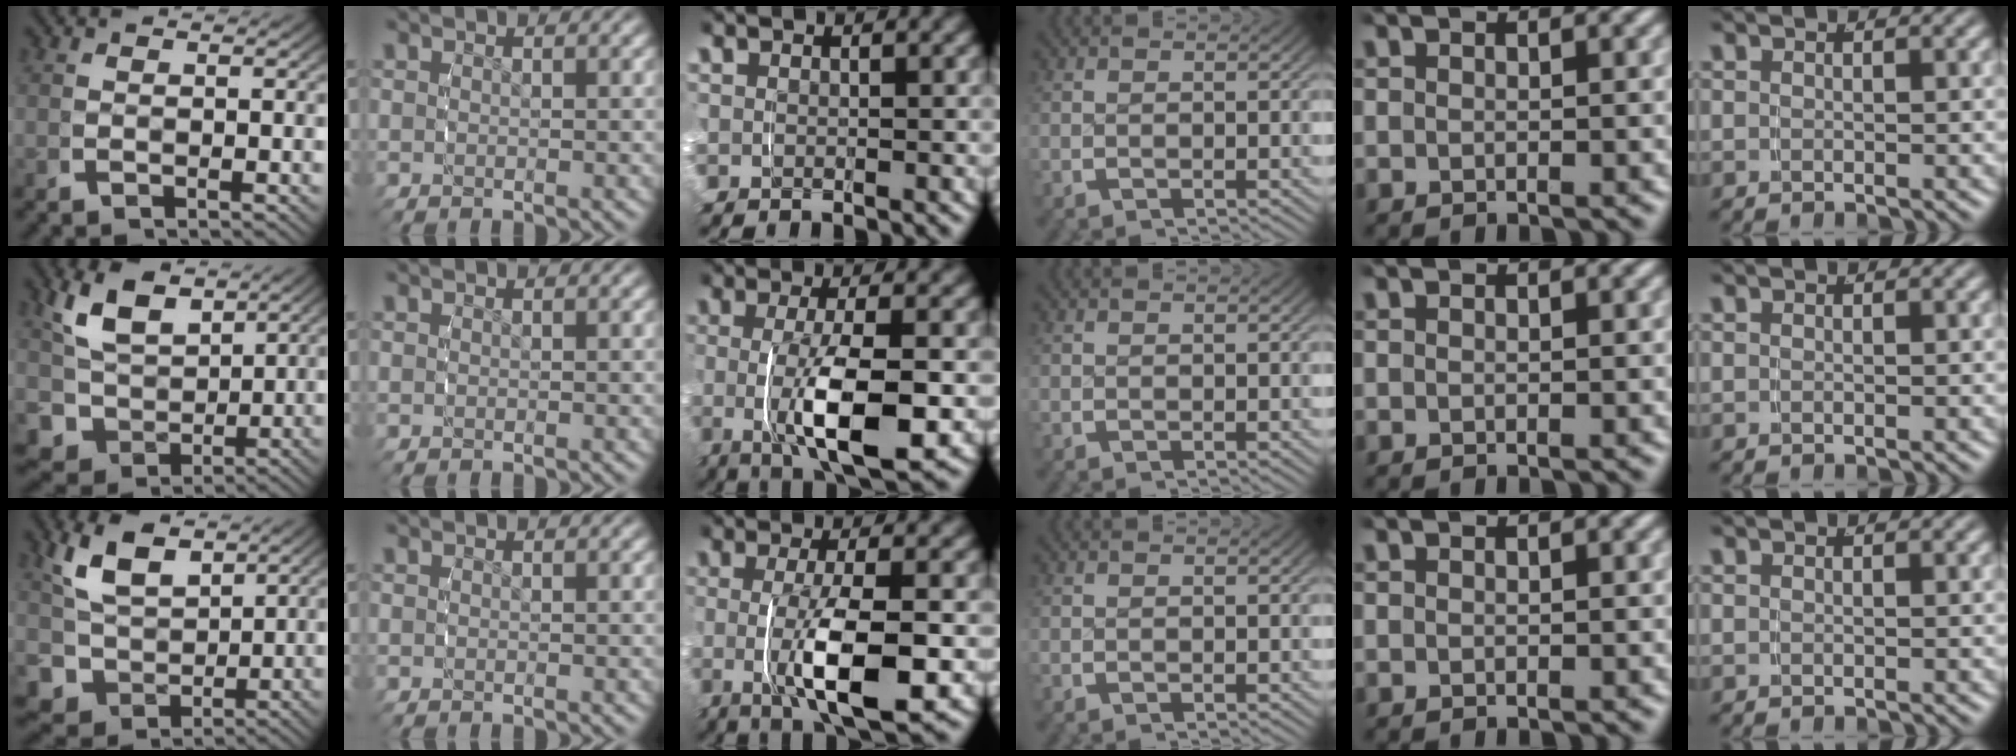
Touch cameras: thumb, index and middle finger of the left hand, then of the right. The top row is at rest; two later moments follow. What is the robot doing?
{"motion": "grasp_and_lifting", "object": "ribbon"}